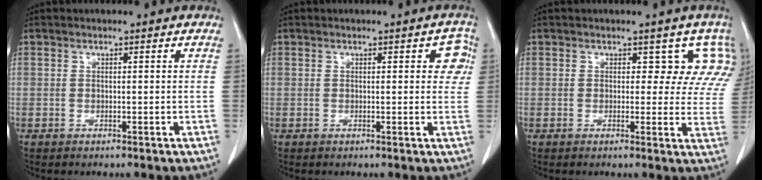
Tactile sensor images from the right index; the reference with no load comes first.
{"total": 3.5, "force": [1.1, 1.7, 2.9], "torque": [-0.017, 0.007, 0.005]}
{"total": 5.8, "force": [3.9, 3.7, 2.3], "torque": [0.003, -0.002, 0.013]}